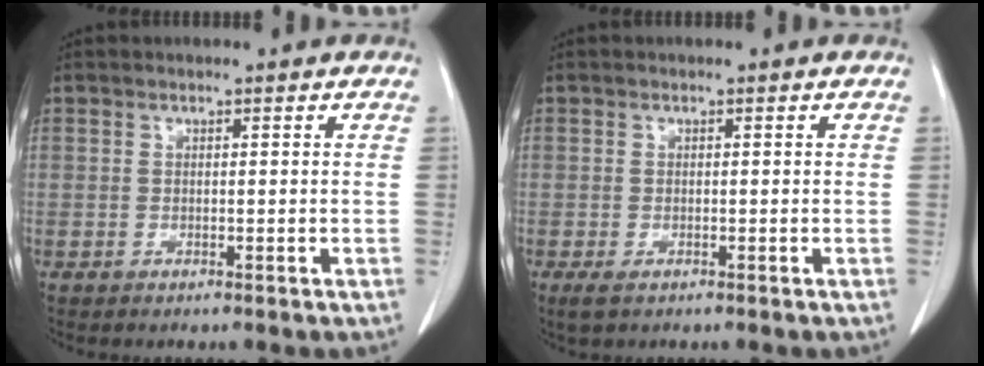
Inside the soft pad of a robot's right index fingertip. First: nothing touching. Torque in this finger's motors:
{"motor_torque": [-0.05, 0.00, -0.03, 0.01]}